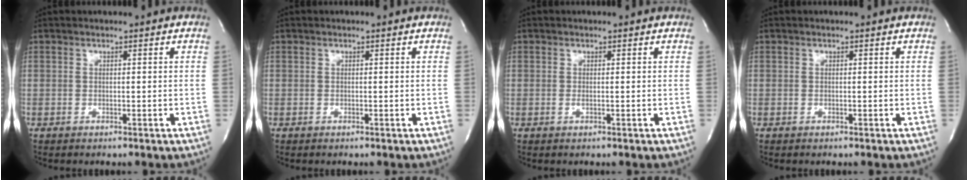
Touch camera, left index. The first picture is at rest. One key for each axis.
{"total": 0.0}
{"total": 0.8, "fx": -0.7, "fy": 0.0, "fz": 0.3, "tx": -0.009, "ty": -0.006, "tz": -0.012}
{"total": 0.0}